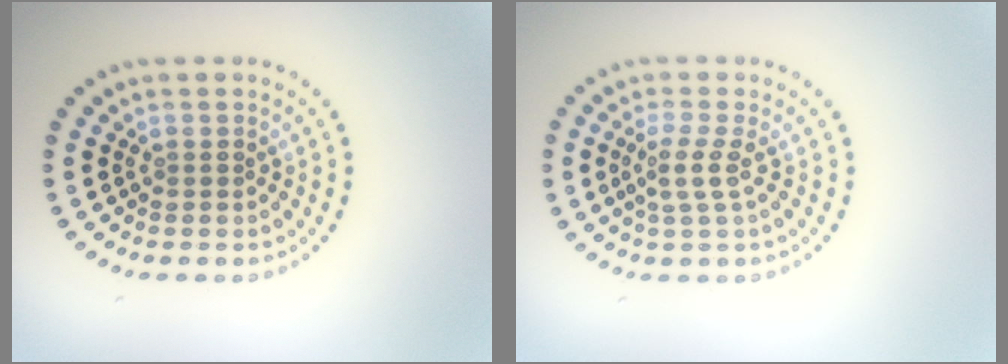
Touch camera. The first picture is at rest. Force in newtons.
{"total": 2.3, "press": 1.8, "slide": 1.4}